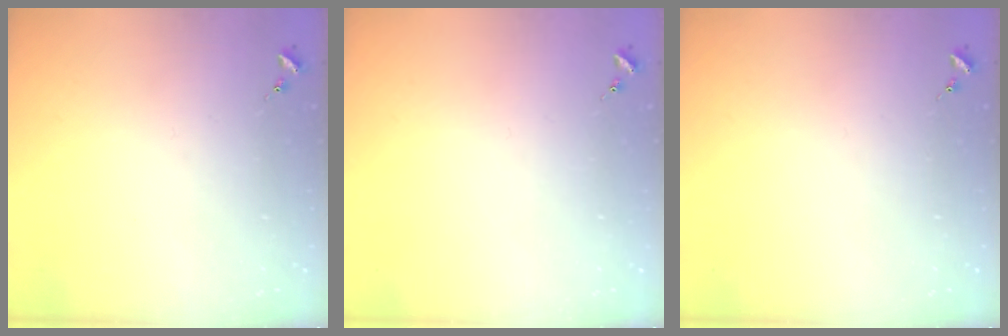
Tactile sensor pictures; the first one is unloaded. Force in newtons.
{"total": 0.0}
{"total": 0.0}